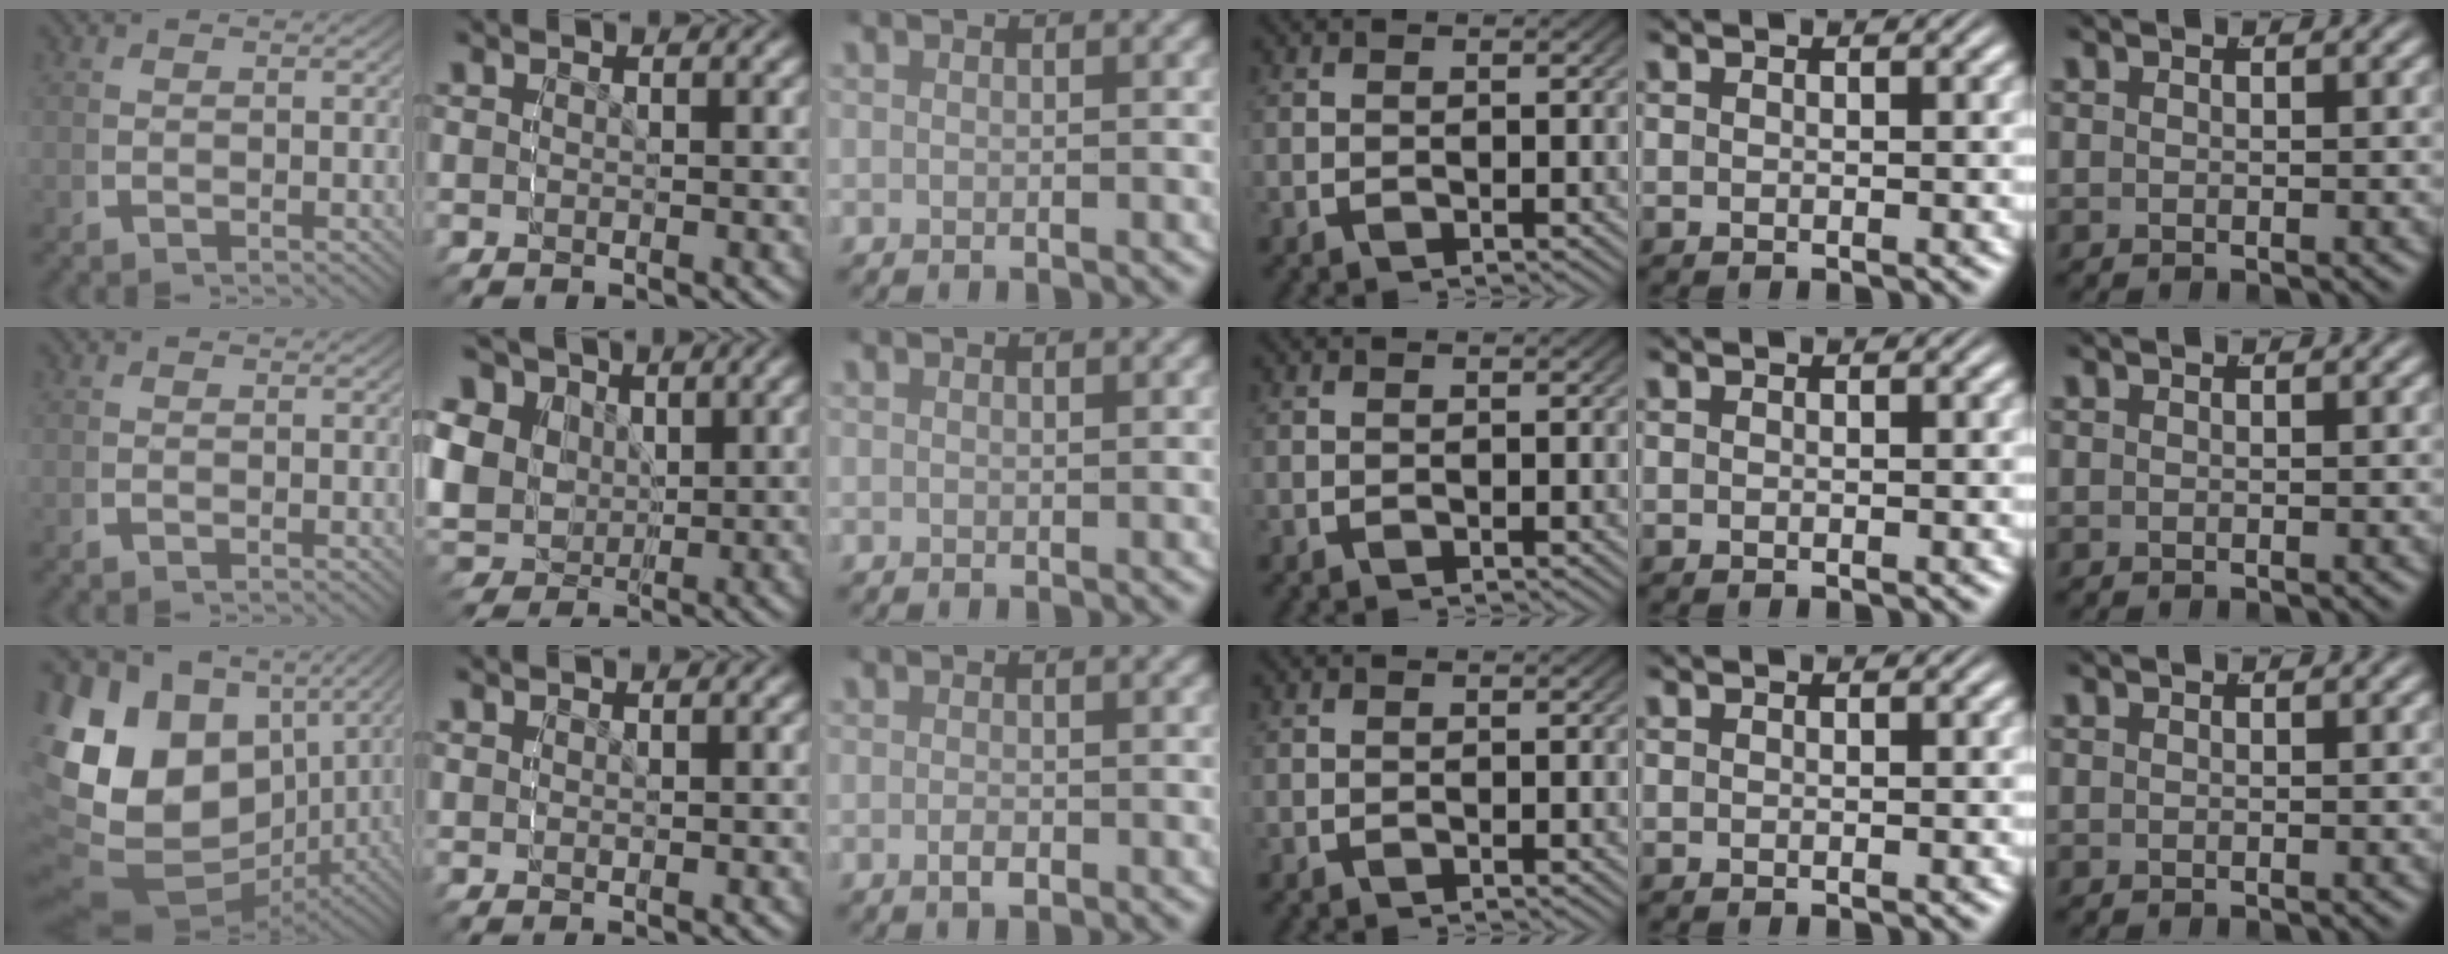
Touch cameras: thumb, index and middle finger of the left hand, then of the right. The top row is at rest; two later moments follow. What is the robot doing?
{"motion": "grasp_and_lifting", "object": "cloth"}